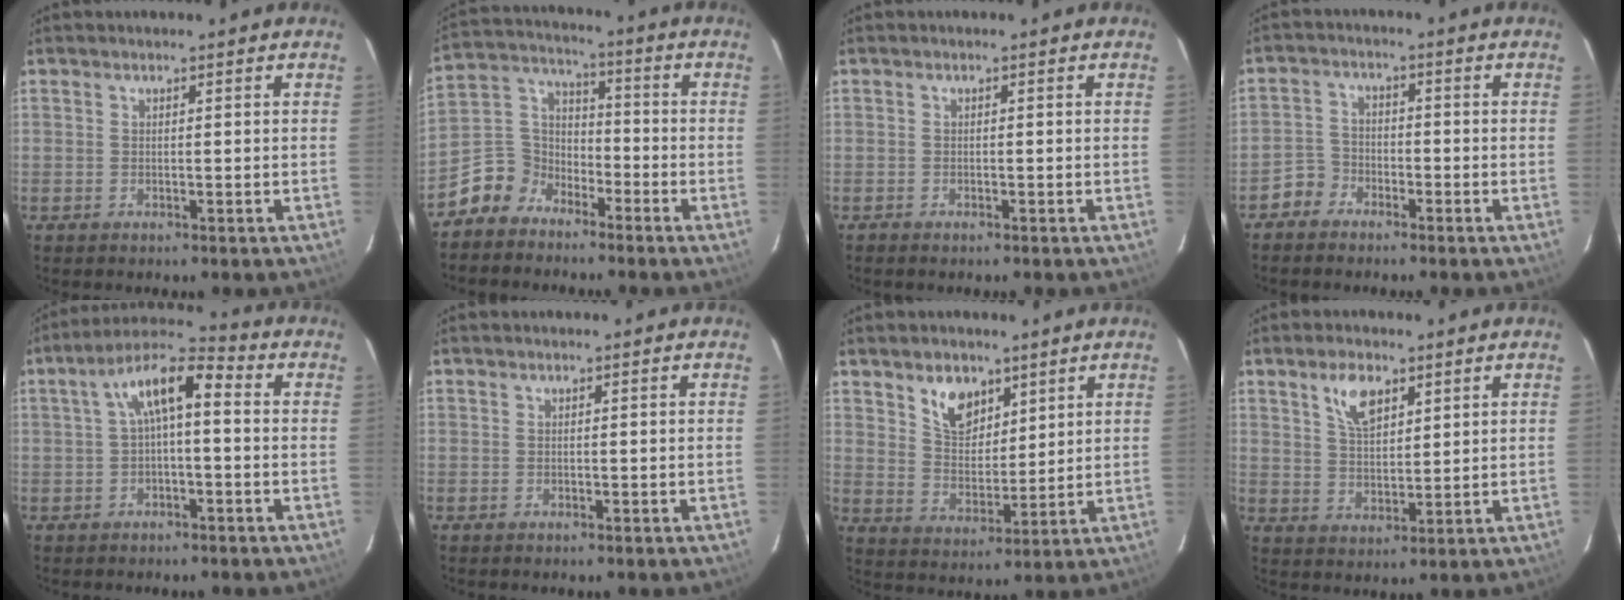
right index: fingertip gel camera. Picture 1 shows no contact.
{"total": 8.3, "force": [-5.8, 5.8, 1.0], "torque": [-0.039, 0.044, -0.129]}
{"total": 0.7, "force": [-0.6, 0.2, 0.2], "torque": [-0.007, -0.001, -0.012]}
{"total": 4.0, "force": [-2.9, 2.7, -0.1], "torque": [-0.001, 0.019, -0.059]}
{"total": 8.4, "force": [0.4, 3.0, 7.9], "torque": [-0.150, 0.030, 0.006]}
{"total": 0.0}
{"total": 8.2, "force": [5.0, 5.1, 4.1], "torque": [-0.065, 0.008, 0.099]}
{"total": 6.8, "force": [3.7, 3.3, 4.6], "torque": [-0.083, 0.008, 0.073]}